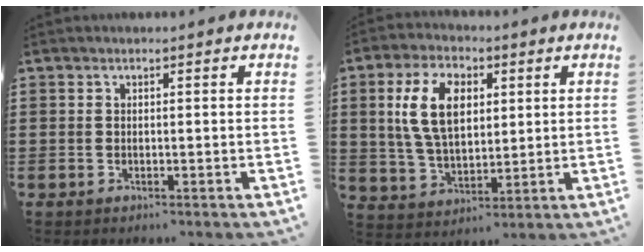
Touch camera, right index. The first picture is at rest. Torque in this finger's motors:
{"motor_torque": [2.02, 0.12, 1.05, 0.14]}